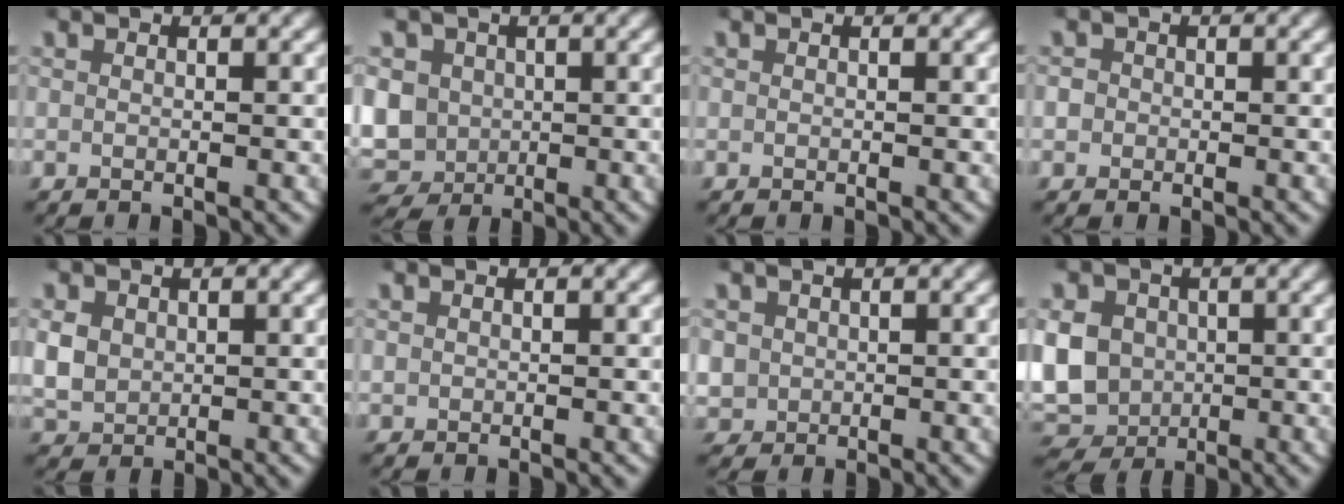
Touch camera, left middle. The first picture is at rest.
{"total": 11.8, "force": [-1.3, 11.2, 3.7], "torque": [-0.114, -0.043, -0.020]}
{"total": 0.0}
{"total": 2.1, "force": [-0.1, 2.1, 0.2], "torque": [-0.004, 0.005, -0.012]}
{"total": 3.8, "force": [0.5, 3.3, 1.7], "torque": [-0.048, -0.007, 0.017]}
{"total": 1.0, "force": [0.4, 0.9, 0.2], "torque": [-0.005, 0.002, 0.006]}
{"total": 3.7, "force": [0.1, 3.6, 1.1], "torque": [-0.039, -0.012, 0.006]}
{"total": 12.8, "force": [-1.7, 12.0, 4.1], "torque": [-0.115, -0.038, -0.028]}